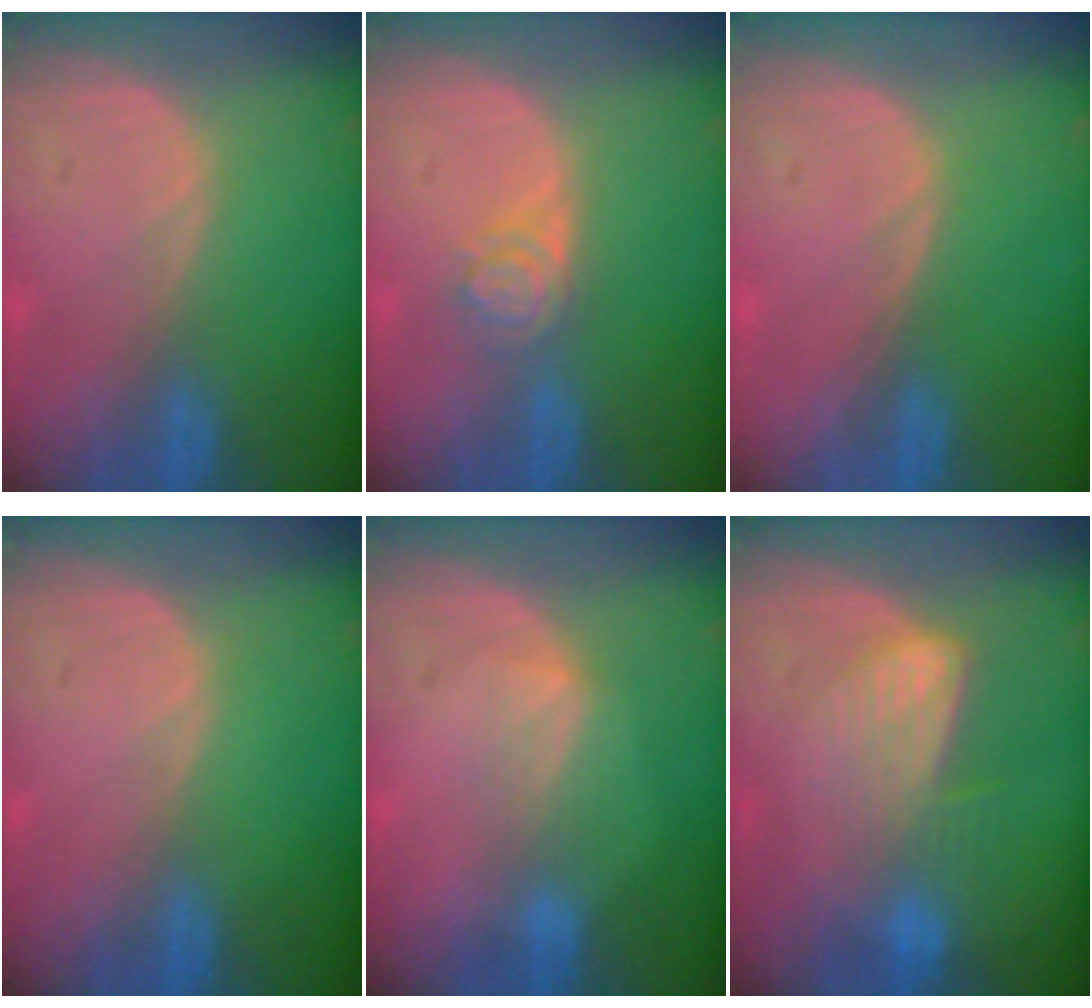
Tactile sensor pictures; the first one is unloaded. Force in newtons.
{"total": 4.0, "press": 3.4, "slide": 2.2}
{"total": 0.0}
{"total": 0.0}
{"total": 2.7, "press": 2.7, "slide": 0.4}
{"total": 6.7, "press": 6.3, "slide": 2.4}